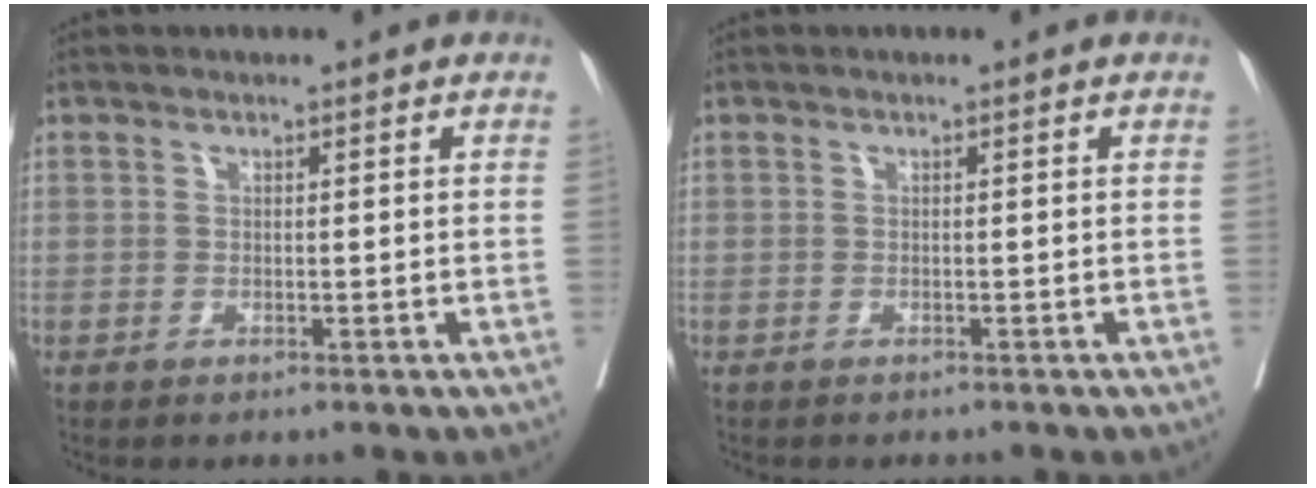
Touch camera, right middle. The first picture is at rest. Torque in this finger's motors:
{"motor_torque": [0.38, -0.48, 0.00, 0.00]}